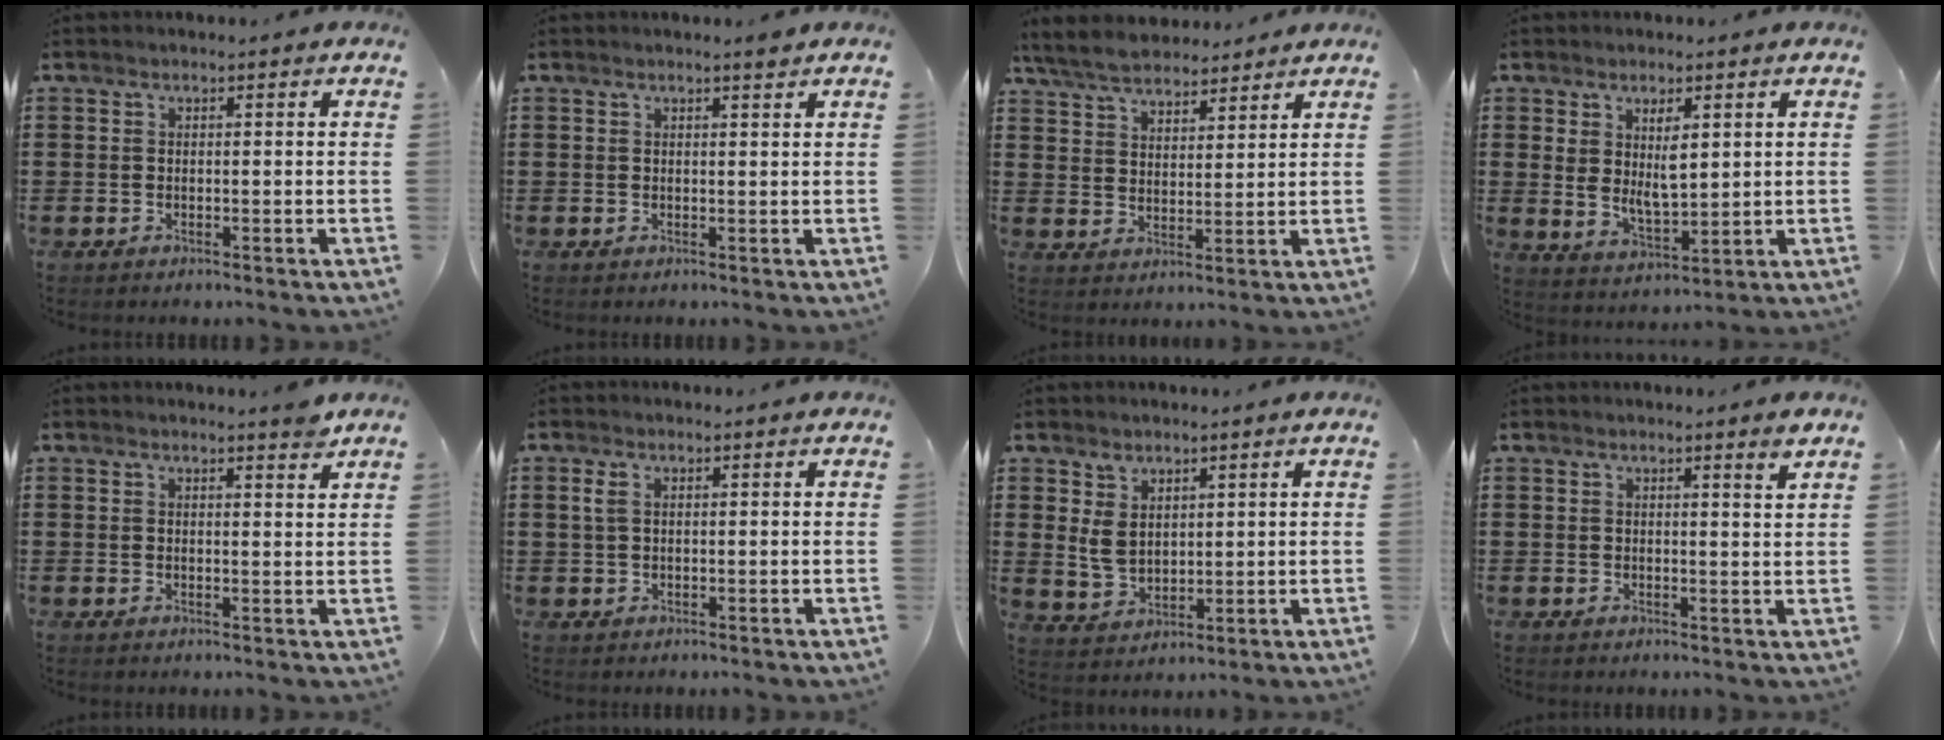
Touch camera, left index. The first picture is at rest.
{"total": 1.4, "force": [1.2, -0.1, 0.8], "torque": [-0.016, -0.001, 0.022]}
{"total": 5.8, "force": [5.3, 2.0, 1.6], "torque": [-0.053, -0.009, 0.098]}
{"total": 5.5, "force": [2.0, 2.5, 4.5], "torque": [-0.077, -0.005, 0.033]}
{"total": 2.2, "force": [2.0, 0.0, 0.9], "torque": [-0.014, -0.006, 0.034]}
{"total": 1.9, "force": [0.5, 1.0, 1.6], "torque": [-0.035, 0.006, 0.010]}
{"total": 4.5, "force": [1.9, 3.2, 2.4], "torque": [-0.049, 0.004, 0.035]}
{"total": 2.2, "force": [1.7, -0.2, 1.3], "torque": [-0.021, -0.004, 0.030]}